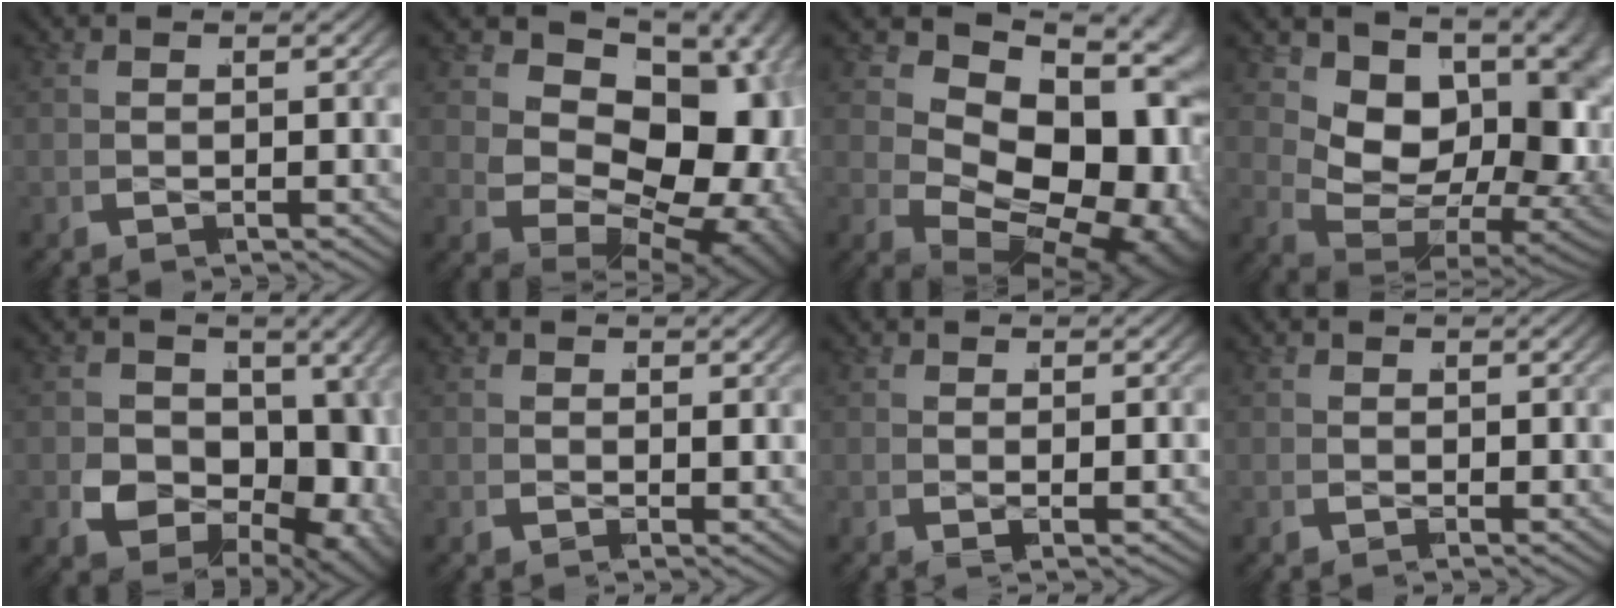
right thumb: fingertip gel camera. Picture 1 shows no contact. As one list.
[{"total": 18.3, "force": [-0.7, 12.3, 13.5], "torque": [-0.241, -0.043, 0.008]}, {"total": 20.3, "force": [-1.4, 13.2, 15.4], "torque": [-0.264, -0.043, -0.001]}, {"total": 18.0, "force": [-0.9, 11.6, 13.8], "torque": [-0.254, -0.059, 0.011]}, {"total": 16.5, "force": [-1.7, 12.5, 10.7], "torque": [-0.211, -0.049, -0.009]}, {"total": 1.0, "force": [0.7, 0.5, 0.5], "torque": [-0.008, -0.009, 0.013]}, {"total": 0.6, "force": [0.4, 0.1, 0.4], "torque": [-0.010, -0.003, 0.007]}, {"total": 0.7, "force": [0.5, 0.4, 0.3], "torque": [-0.005, -0.009, 0.010]}]